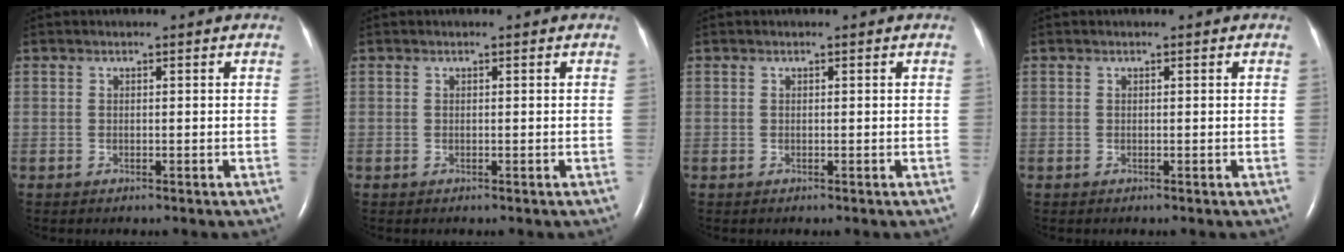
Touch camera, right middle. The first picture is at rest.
{"total": 0.0}
{"total": 0.0}
{"total": 0.0}